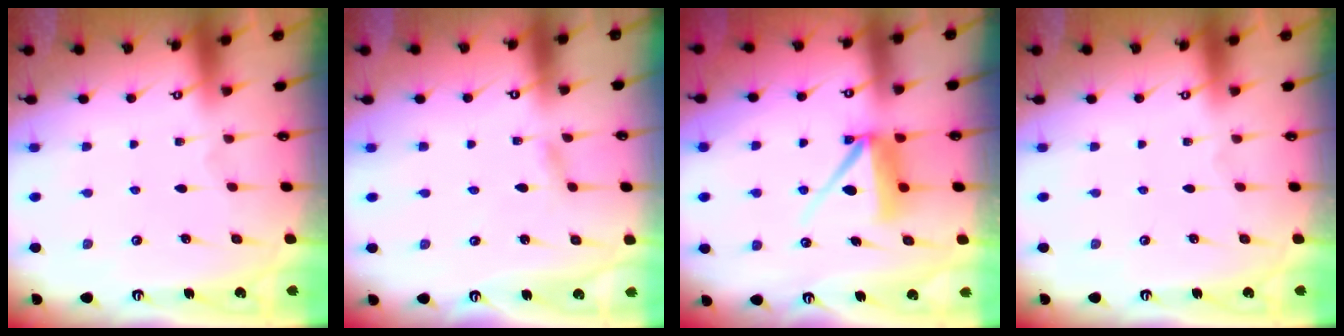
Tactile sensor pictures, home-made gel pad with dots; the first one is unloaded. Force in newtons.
{"total": 1.2, "press": 1.2, "slide": 0.1}
{"total": 8.4, "press": 8.4, "slide": 0.9}
{"total": 0.0}